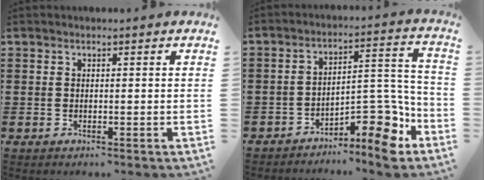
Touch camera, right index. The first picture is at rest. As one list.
[{"total": 10.8, "force": [-7.6, 3.6, 6.8], "torque": [-0.076, 0.025, -0.137]}]